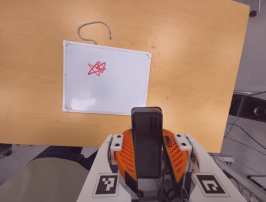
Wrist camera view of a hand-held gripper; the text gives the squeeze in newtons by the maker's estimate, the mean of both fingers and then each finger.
{"total": 9.3, "left": 7.4, "right": 11.3}